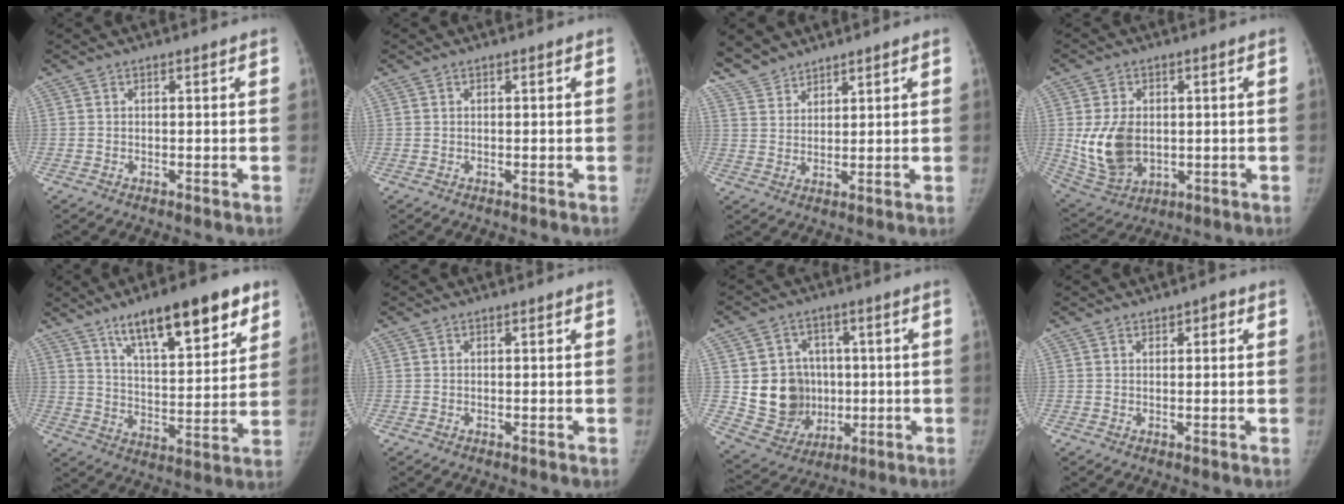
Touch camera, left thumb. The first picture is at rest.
{"total": 0.0}
{"total": 5.7, "force": [5.3, 2.0, 0.9], "torque": [-0.010, -0.017, 0.112]}
{"total": 12.0, "force": [0.1, 8.4, 8.6], "torque": [-0.145, -0.010, 0.023]}
{"total": 19.4, "force": [11.6, 6.3, 14.1], "torque": [-0.178, -0.041, 0.187]}
{"total": 0.0}
{"total": 13.2, "force": [0.3, 11.9, 5.8], "torque": [-0.059, -0.001, 0.029]}
{"total": 1.6, "force": [0.8, 0.9, 1.1], "torque": [-0.008, 0.000, 0.009]}